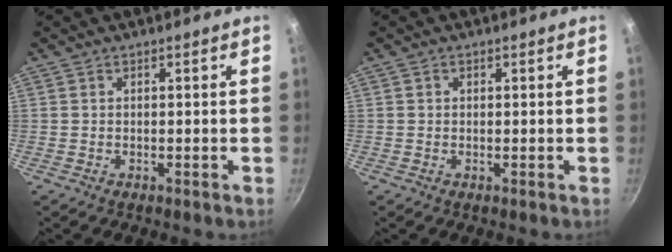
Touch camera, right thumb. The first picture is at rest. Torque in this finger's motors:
{"motor_torque": [-0.41, 0.16, -0.17, 0.29, 0.05]}